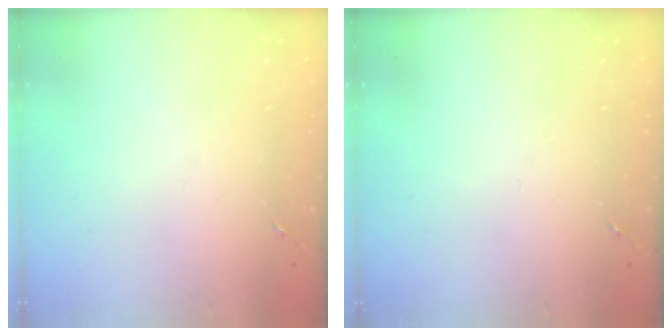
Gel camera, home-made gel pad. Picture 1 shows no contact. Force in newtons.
{"total": 0.0}